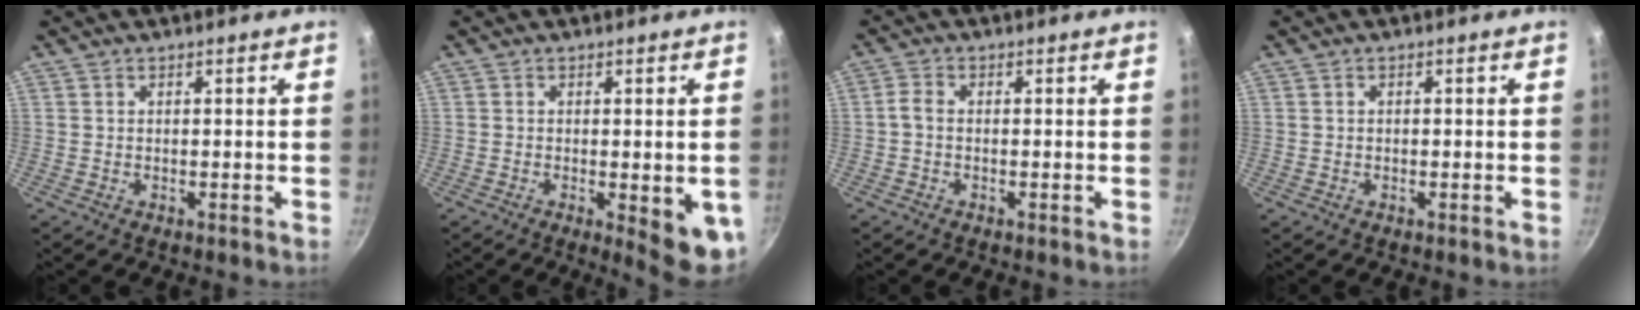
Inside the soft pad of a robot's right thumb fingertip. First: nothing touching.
{"total": 8.7, "force": [-2.7, 2.6, 7.8], "torque": [-0.090, -0.014, -0.030]}
{"total": 2.2, "force": [-0.4, 1.3, 1.7], "torque": [-0.035, 0.005, -0.014]}
{"total": 0.0}